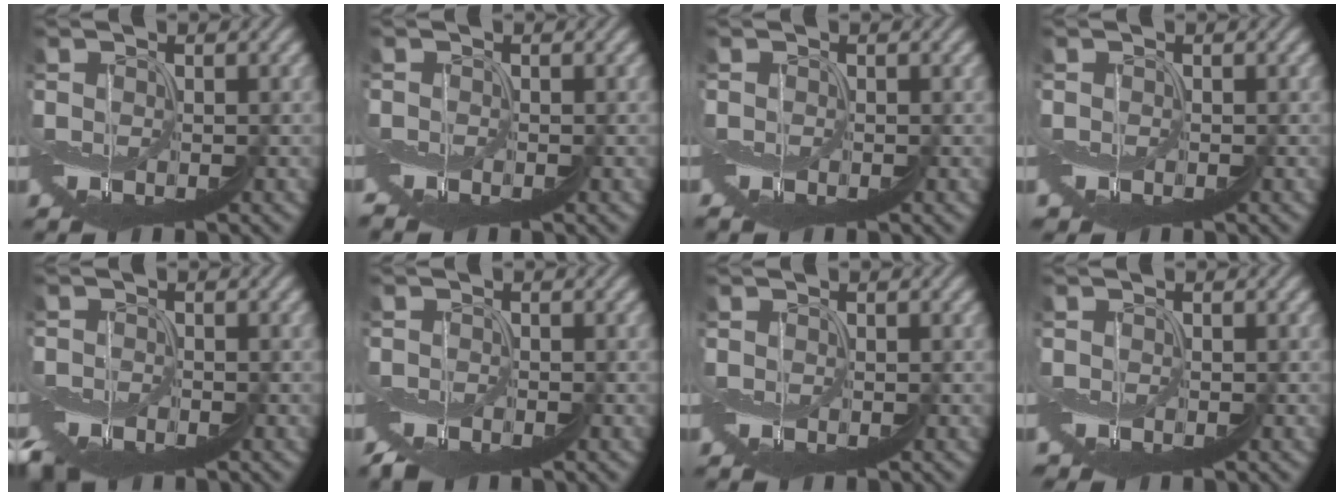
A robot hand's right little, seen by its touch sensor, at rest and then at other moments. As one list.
[{"total": 1.9, "force": [-1.8, 0.6, 0.5], "torque": [-0.007, -0.007, -0.032]}, {"total": 1.0, "force": [-0.8, 0.4, 0.3], "torque": [-0.004, -0.007, -0.015]}, {"total": 1.7, "force": [-0.9, 1.2, 0.9], "torque": [-0.004, -0.008, -0.013]}, {"total": 5.4, "force": [-5.3, 0.5, 1.1], "torque": [-0.022, -0.001, -0.083]}, {"total": 2.9, "force": [-2.9, 0.1, 0.0], "torque": [-0.006, 0.003, -0.055]}, {"total": 0.0}, {"total": 1.9, "force": [-1.2, 1.1, 0.8], "torque": [-0.003, -0.005, -0.019]}]